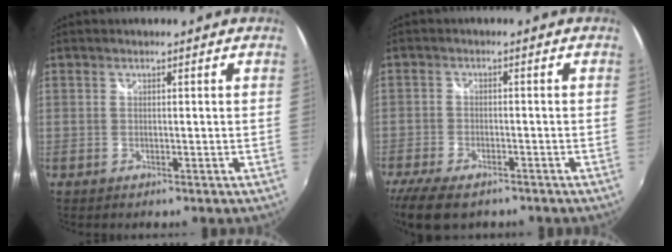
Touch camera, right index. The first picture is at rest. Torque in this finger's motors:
{"motor_torque": [0.65, -0.53, 0.13, 0.00]}